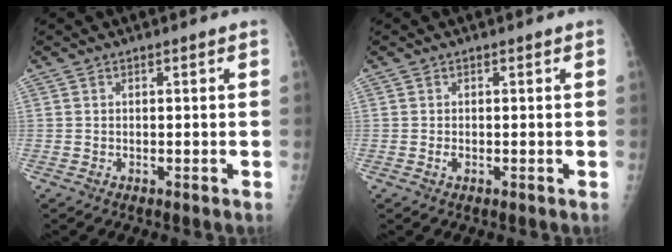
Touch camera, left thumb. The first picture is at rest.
{"total": 0.7, "force": [-0.1, 0.4, 0.5], "torque": [-0.010, -0.001, -0.003]}